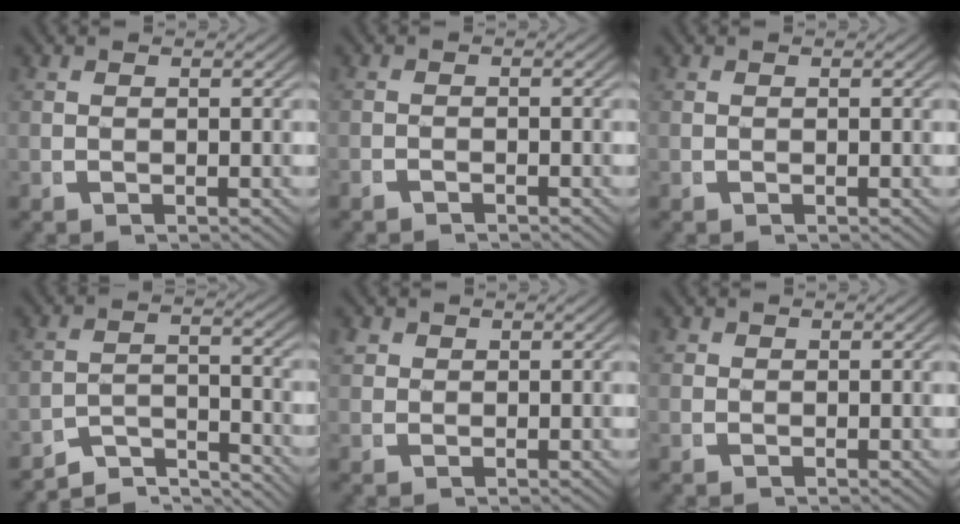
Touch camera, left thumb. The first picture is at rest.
{"total": 1.2, "force": [-1.1, 0.2, 0.0], "torque": [0.001, -0.004, -0.021]}
{"total": 0.0}
{"total": 6.2, "force": [-5.2, 2.5, 2.4], "torque": [-0.035, -0.025, -0.083]}
{"total": 1.3, "force": [0.9, 0.9, 0.4], "torque": [-0.008, -0.002, 0.022]}
{"total": 0.8, "force": [0.4, 0.6, 0.1], "torque": [-0.006, -0.006, 0.013]}